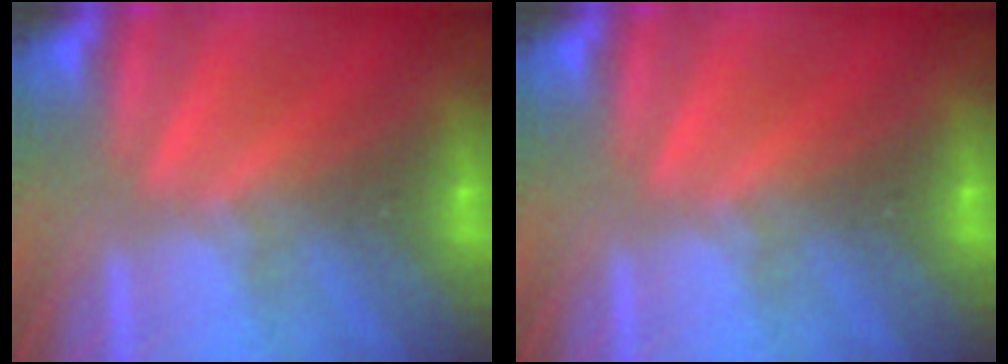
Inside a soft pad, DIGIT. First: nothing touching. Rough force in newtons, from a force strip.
{"total": 0.0}